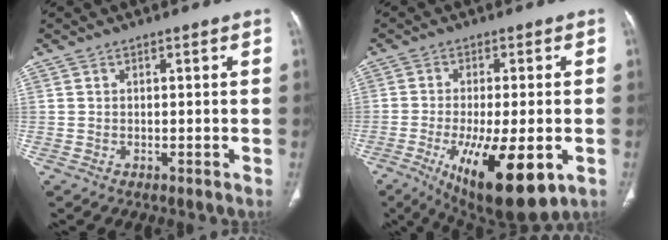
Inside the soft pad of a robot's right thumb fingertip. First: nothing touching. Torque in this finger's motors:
{"motor_torque": [1.83, 1.72, 0.16, -0.06, 0.16]}